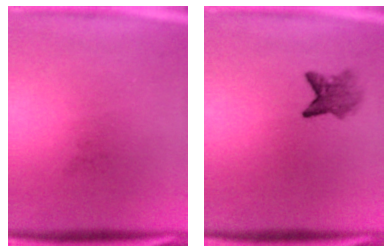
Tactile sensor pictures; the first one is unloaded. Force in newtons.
{"total": 3.2}